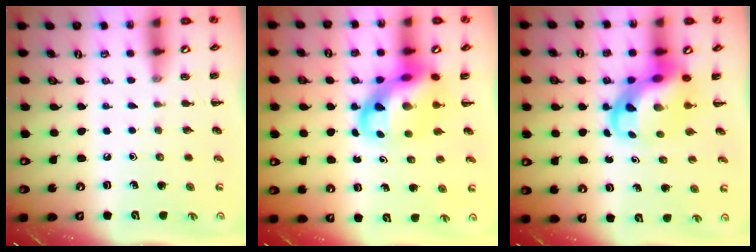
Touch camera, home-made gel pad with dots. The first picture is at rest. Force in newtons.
{"total": 11.7, "press": 11.3, "slide": 3.2}
{"total": 7.2, "press": 6.9, "slide": 2.0}